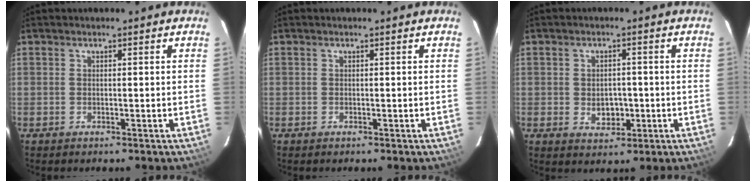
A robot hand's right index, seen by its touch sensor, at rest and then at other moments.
{"total": 0.0}
{"total": 4.5, "force": [-0.8, 3.4, 2.8], "torque": [-0.048, 0.000, -0.006]}